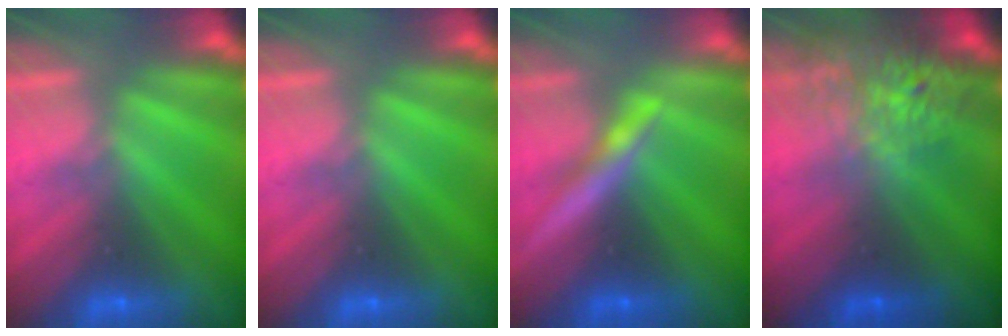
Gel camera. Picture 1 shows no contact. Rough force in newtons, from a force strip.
{"total": 0.0}
{"total": 3.3}
{"total": 5.9}